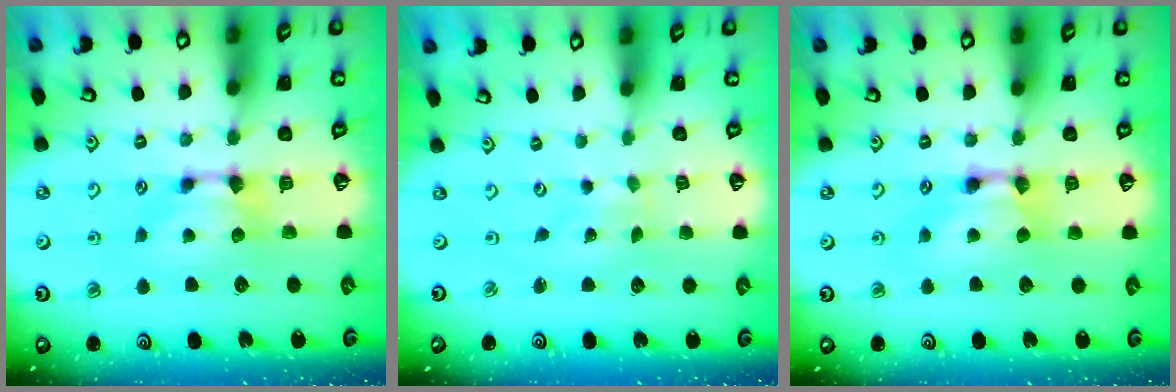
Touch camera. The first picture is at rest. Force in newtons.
{"total": 6.0, "press": 6.0, "slide": 0.4}
{"total": 2.2, "press": 2.2, "slide": 0.1}